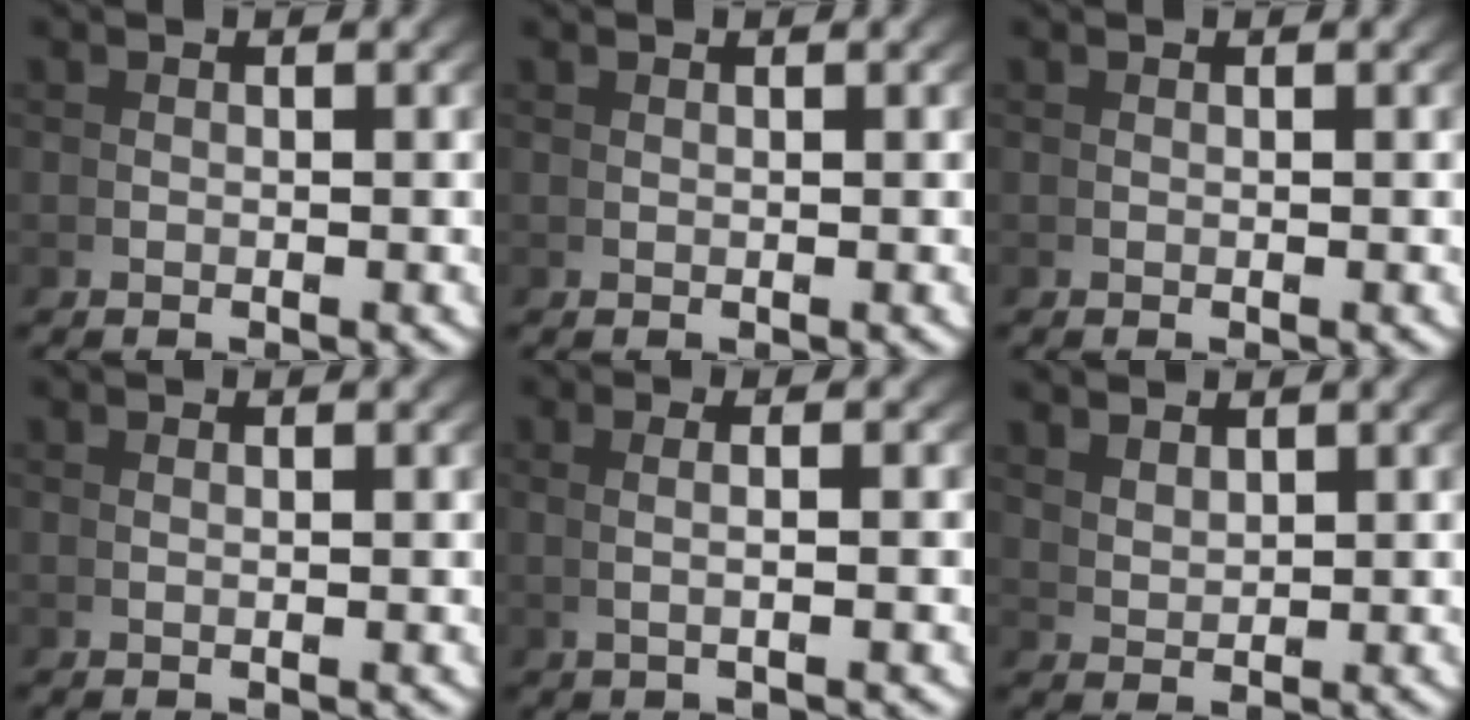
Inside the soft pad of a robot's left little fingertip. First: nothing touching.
{"total": 0.9, "force": [0.5, -0.6, -0.2], "torque": [0.007, 0.000, 0.012]}
{"total": 0.0}
{"total": 0.6, "force": [0.4, -0.5, 0.1], "torque": [-0.001, 0.000, 0.008]}
{"total": 1.8, "force": [0.4, -0.7, 1.6], "torque": [-0.029, 0.006, 0.011]}
{"total": 2.3, "force": [2.2, -0.3, 0.4], "torque": [-0.003, -0.005, 0.055]}